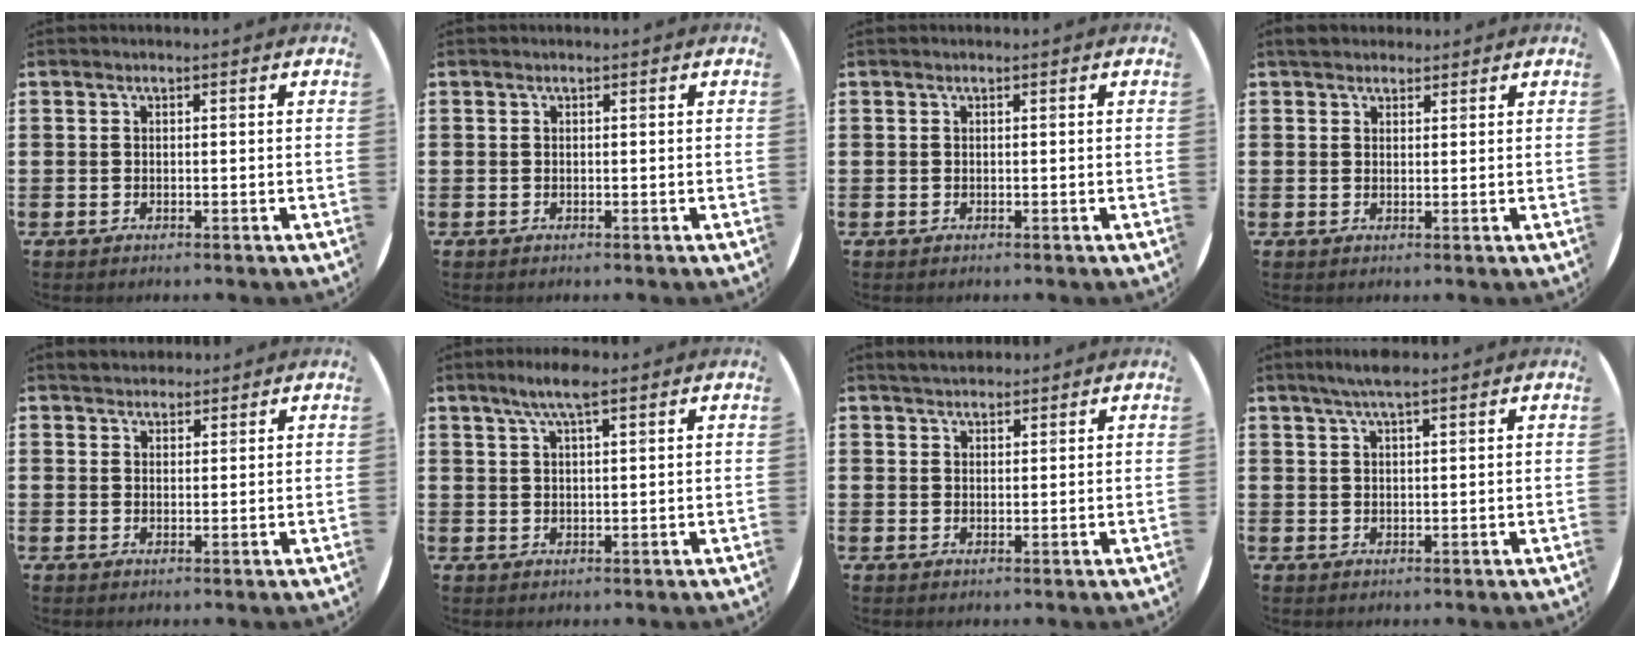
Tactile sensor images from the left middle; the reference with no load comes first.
{"total": 0.0}
{"total": 0.0}
{"total": 2.1, "force": [1.9, 0.8, 0.3], "torque": [-0.001, 0.004, 0.035]}
{"total": 2.2, "force": [2.1, 0.7, 0.0], "torque": [0.004, -0.001, 0.040]}
{"total": 4.6, "force": [3.2, 0.7, 3.2], "torque": [-0.070, 0.006, 0.055]}
{"total": 2.4, "force": [2.3, 0.6, 0.3], "torque": [-0.009, 0.002, 0.044]}
{"total": 2.9, "force": [2.3, 0.2, 1.8], "torque": [-0.038, 0.004, 0.041]}